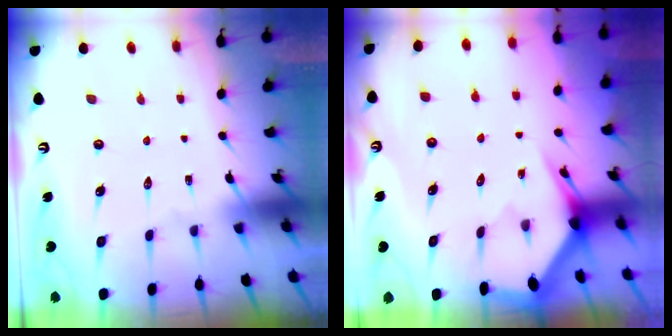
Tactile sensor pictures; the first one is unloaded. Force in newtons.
{"total": 3.2, "press": 3.2, "slide": 0.1}